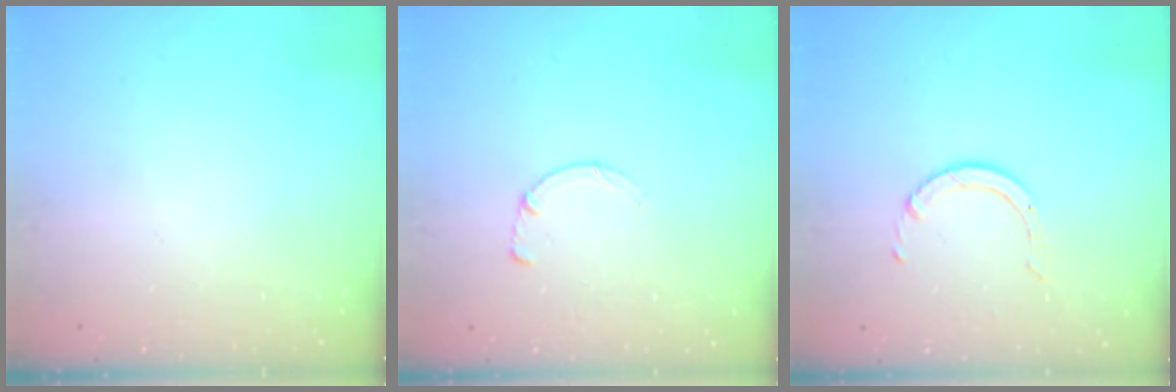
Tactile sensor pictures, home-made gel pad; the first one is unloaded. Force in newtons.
{"total": 2.6, "press": 2.5, "slide": 0.3}
{"total": 2.5, "press": 2.5, "slide": 0.2}